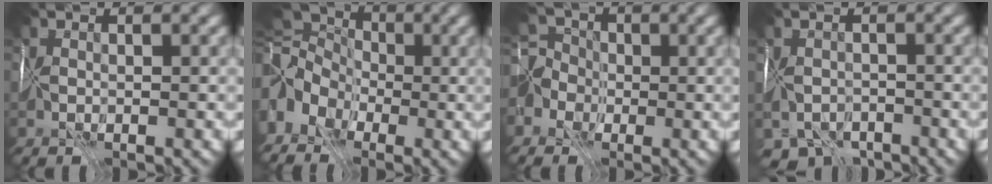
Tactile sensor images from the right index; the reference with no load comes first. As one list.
[{"total": 8.9, "force": [-1.2, 7.1, 5.2], "torque": [-0.096, 0.016, -0.029]}, {"total": 4.3, "force": [-2.0, 3.6, 1.5], "torque": [-0.013, 0.005, -0.039]}, {"total": 5.7, "force": [-4.6, 2.9, 1.6], "torque": [-0.021, -0.019, -0.068]}]